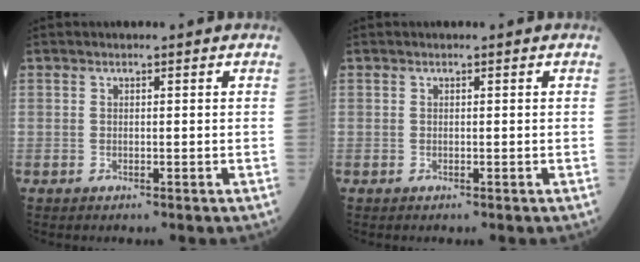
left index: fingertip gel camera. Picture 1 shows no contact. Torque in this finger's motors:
{"motor_torque": [0.00, 0.00, 0.00, 0.00]}